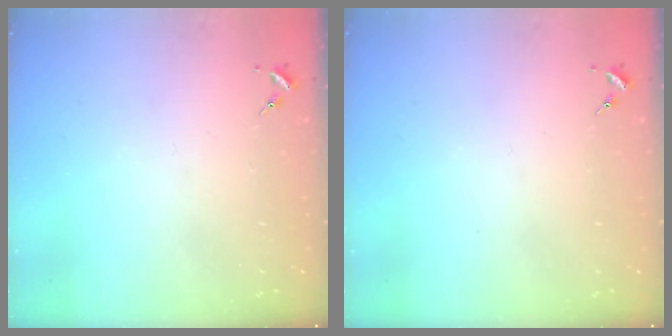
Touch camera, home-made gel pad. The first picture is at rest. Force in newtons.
{"total": 0.0}